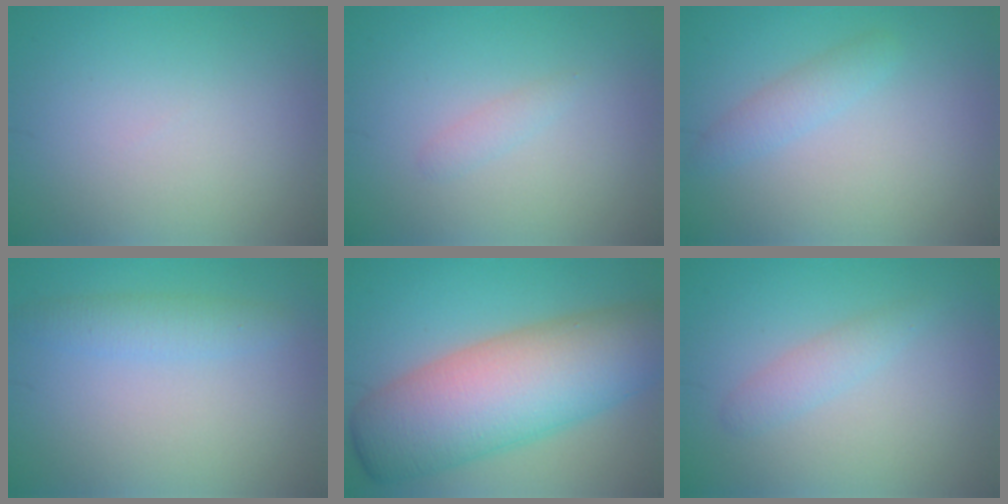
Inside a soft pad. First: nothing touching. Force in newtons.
{"total": 0.9, "press": 0.9, "slide": 0.0}
{"total": 1.8, "press": 1.8, "slide": 0.1}
{"total": 2.3, "press": 2.3, "slide": 0.2}
{"total": 12.3, "press": 12.3, "slide": 0.4}
{"total": 1.7, "press": 1.7, "slide": 0.1}